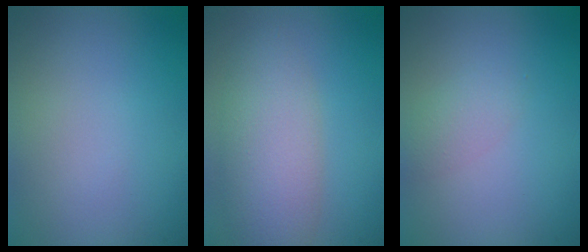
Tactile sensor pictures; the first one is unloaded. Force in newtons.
{"total": 5.6, "press": 5.6, "slide": 0.3}
{"total": 1.5, "press": 1.5, "slide": 0.1}